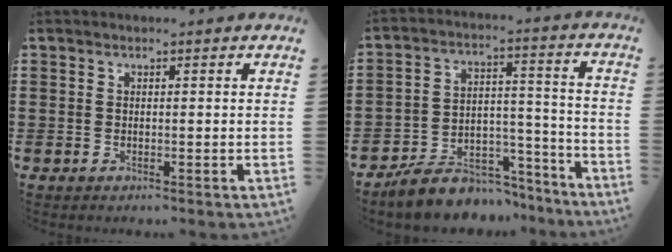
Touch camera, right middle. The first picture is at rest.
{"total": 7.5, "force": [-6.8, 3.1, 1.0], "torque": [-0.015, 0.027, -0.128]}